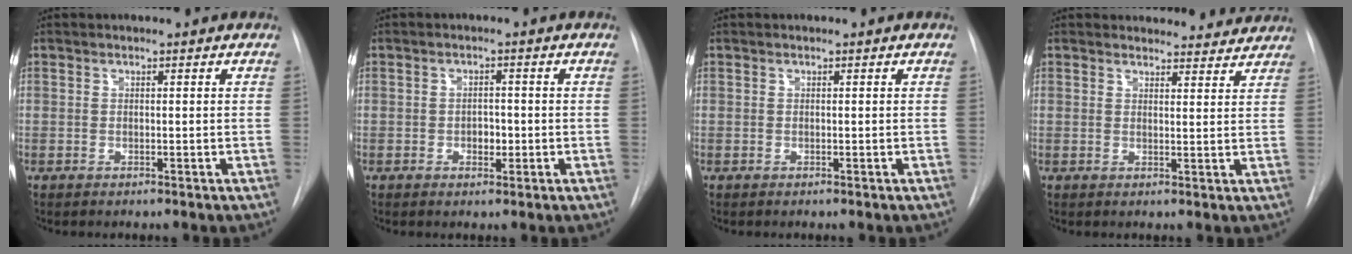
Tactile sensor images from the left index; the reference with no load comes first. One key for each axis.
{"total": 2.0, "fx": -0.5, "fy": 1.3, "fz": 1.5, "tx": -0.020, "ty": 0.003, "tz": -0.005}
{"total": 0.0}
{"total": 9.3, "fx": 8.9, "fy": 2.4, "fz": 0.4, "tx": 0.023, "ty": 0.002, "tz": 0.087}